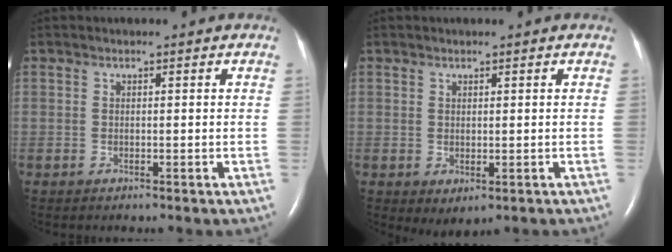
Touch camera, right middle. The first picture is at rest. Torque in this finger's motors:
{"motor_torque": [0.20, -0.17, 0.12, 0.02]}